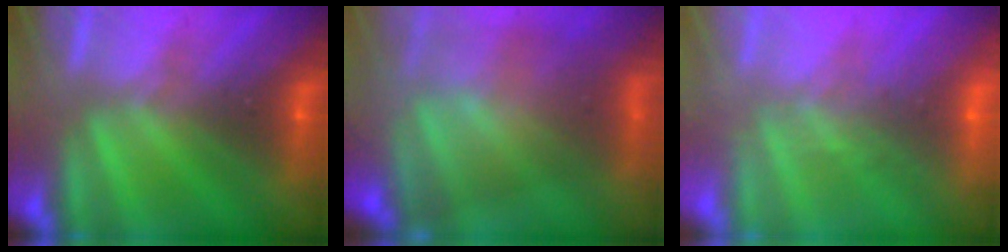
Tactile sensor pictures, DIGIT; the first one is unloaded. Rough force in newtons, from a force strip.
{"total": 9.5}
{"total": 8.1}